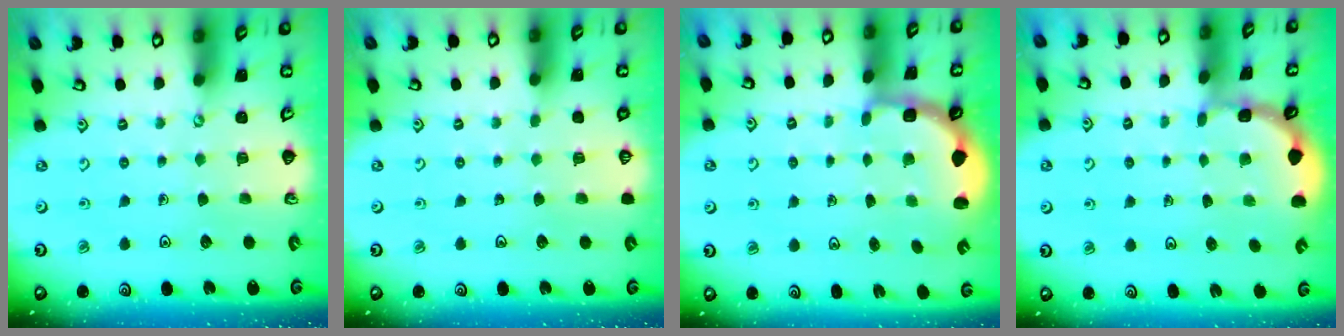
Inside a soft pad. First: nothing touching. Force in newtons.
{"total": 0.0}
{"total": 2.9, "press": 2.3, "slide": 1.7}
{"total": 1.5, "press": 1.5, "slide": 0.1}